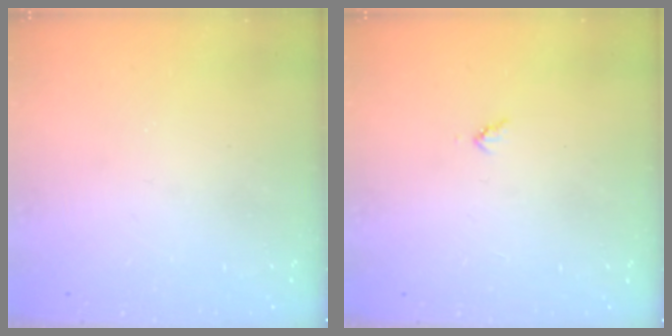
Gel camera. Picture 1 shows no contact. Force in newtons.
{"total": 3.0, "press": 3.0, "slide": 0.3}